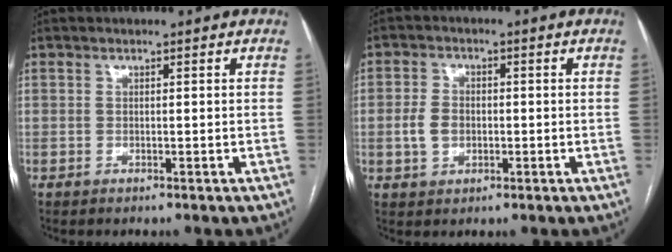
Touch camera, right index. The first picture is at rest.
{"total": 4.5, "force": [-0.5, 3.3, 2.9], "torque": [-0.063, 0.012, -0.006]}